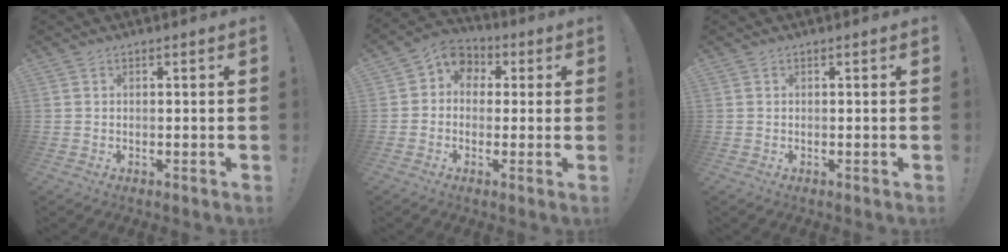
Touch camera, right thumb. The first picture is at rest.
{"total": 6.6, "force": [-0.2, 6.1, 2.5], "torque": [-0.042, 0.012, 0.005]}
{"total": 0.0}